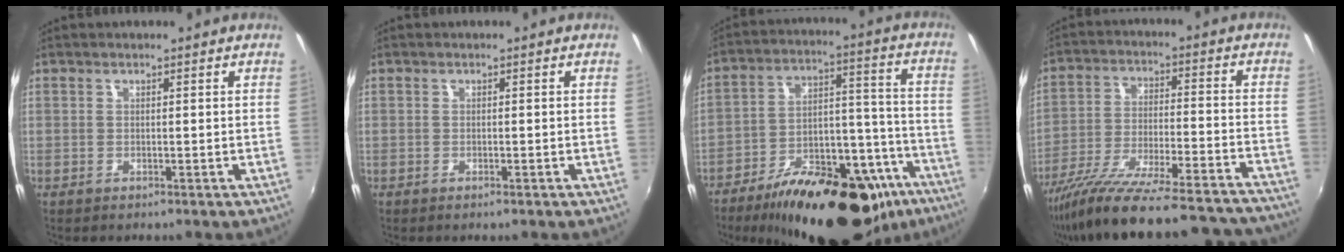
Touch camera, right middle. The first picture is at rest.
{"total": 0.8, "force": [-0.6, 0.2, 0.5], "torque": [-0.010, -0.002, -0.010]}
{"total": 29.4, "force": [-19.9, 12.3, 17.9], "torque": [-0.259, 0.020, -0.271]}
{"total": 30.7, "force": [-27.3, 4.4, 13.5], "torque": [-0.225, -0.062, -0.392]}